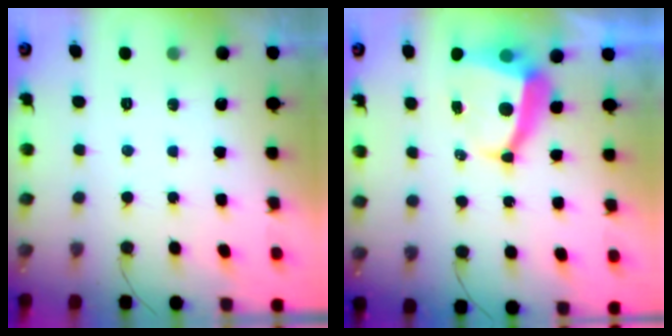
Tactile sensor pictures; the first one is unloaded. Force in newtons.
{"total": 7.9, "press": 7.8, "slide": 0.9}